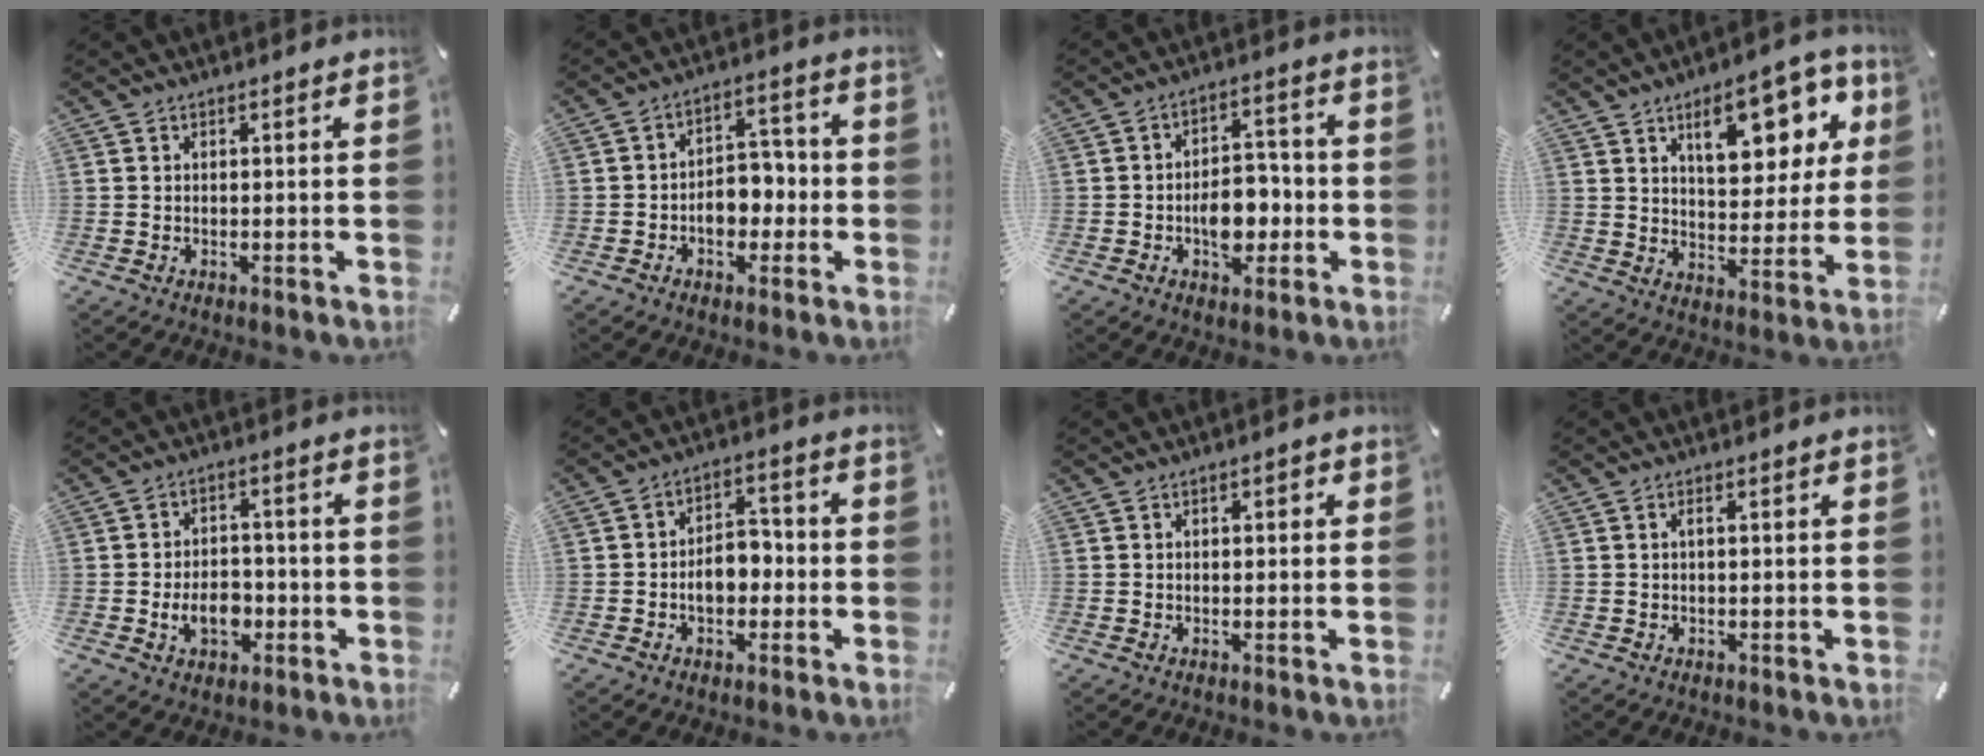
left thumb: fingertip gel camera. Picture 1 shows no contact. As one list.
[{"total": 8.0, "force": [-2.3, 6.0, 4.7], "torque": [-0.056, 0.018, -0.040]}, {"total": 8.1, "force": [-2.6, 5.5, 5.4], "torque": [-0.063, 0.014, -0.044]}, {"total": 16.0, "force": [7.9, 8.1, 11.4], "torque": [-0.149, -0.029, 0.128]}, {"total": 8.0, "force": [-2.2, 5.8, 5.0], "torque": [-0.094, 0.010, -0.038]}, {"total": 7.5, "force": [-1.9, 5.5, 4.8], "torque": [-0.065, 0.017, -0.033]}, {"total": 1.3, "force": [0.0, 0.8, 1.1], "torque": [-0.021, 0.006, -0.003]}, {"total": 1.3, "force": [0.1, 0.4, 1.2], "torque": [-0.023, 0.002, 0.000]}]